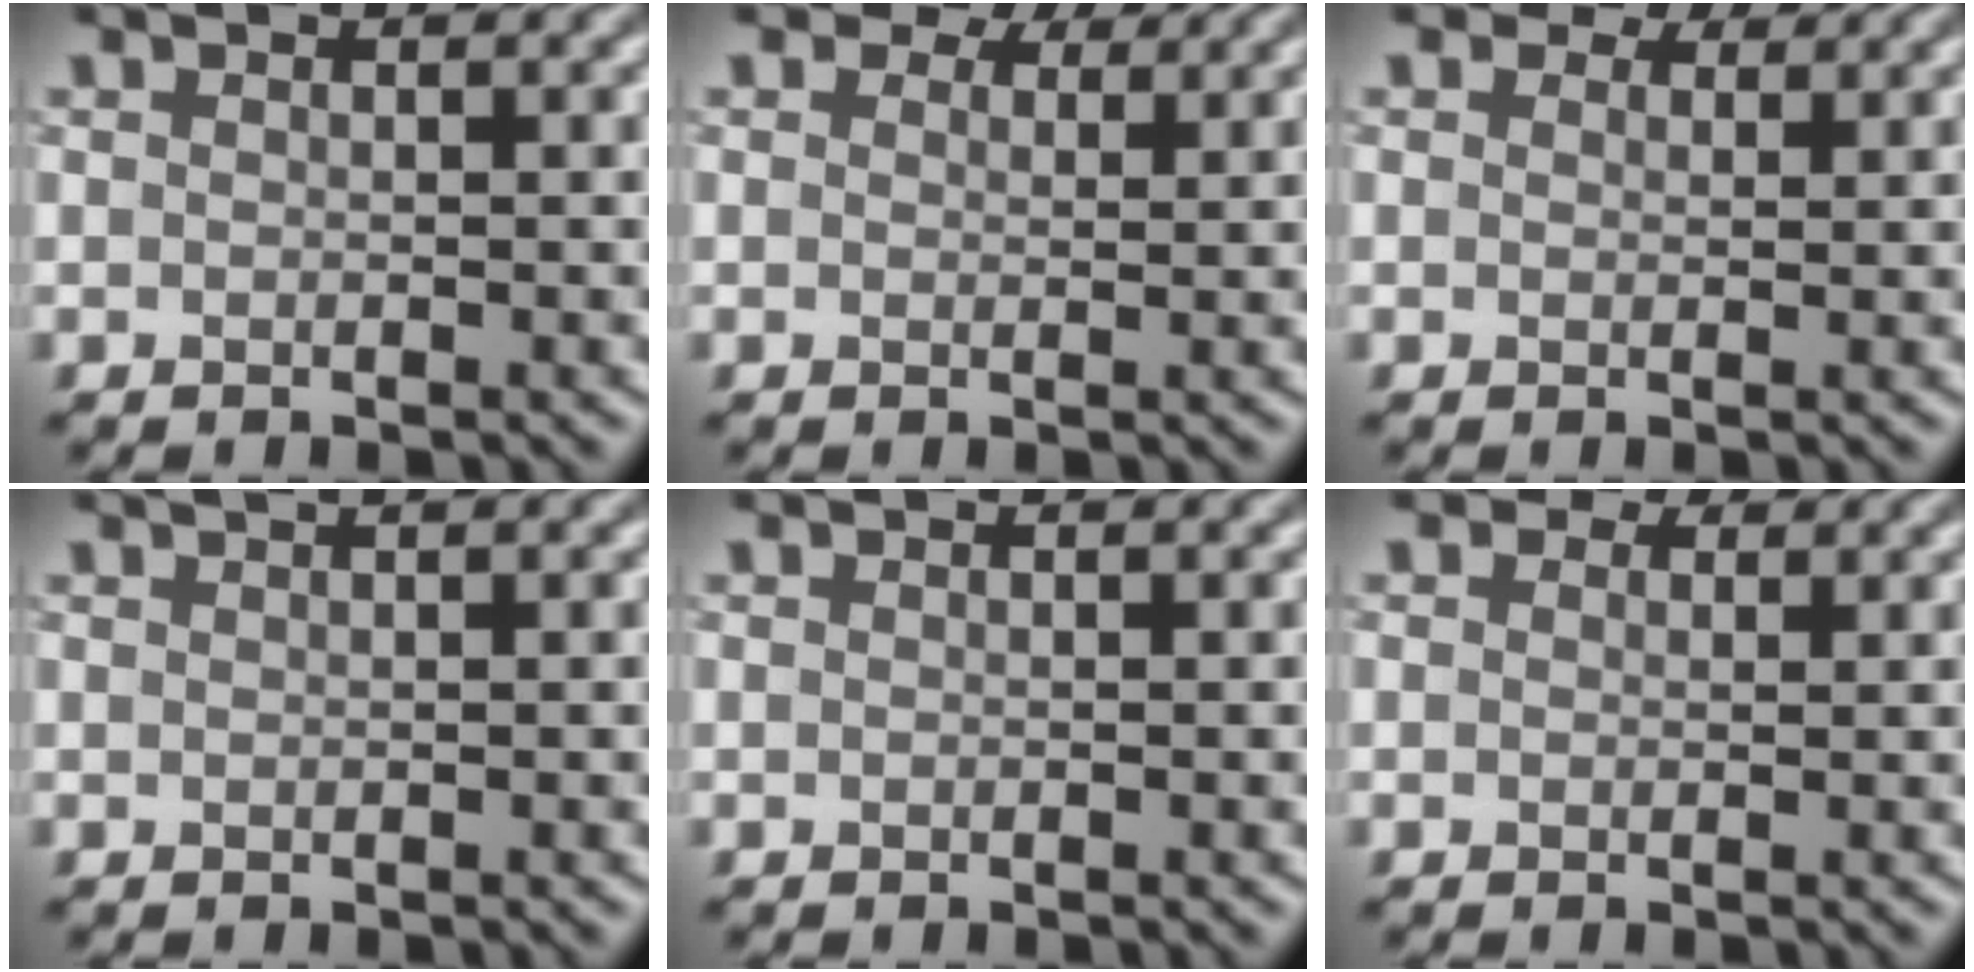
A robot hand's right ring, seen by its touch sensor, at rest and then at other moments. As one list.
[{"total": 3.3, "force": [2.6, 1.5, 1.4], "torque": [-0.027, -0.001, 0.028]}, {"total": 2.8, "force": [2.2, 1.3, 1.1], "torque": [-0.022, -0.002, 0.021]}, {"total": 1.3, "force": [0.9, 0.4, 0.9], "torque": [-0.009, 0.000, 0.006]}, {"total": 0.0}, {"total": 1.6, "force": [1.1, 1.0, 0.7], "torque": [-0.013, -0.004, 0.007]}]